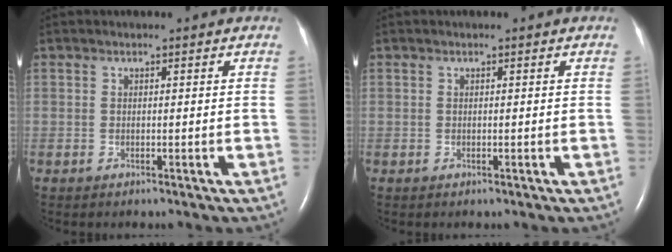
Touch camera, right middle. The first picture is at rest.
{"total": 0.0}